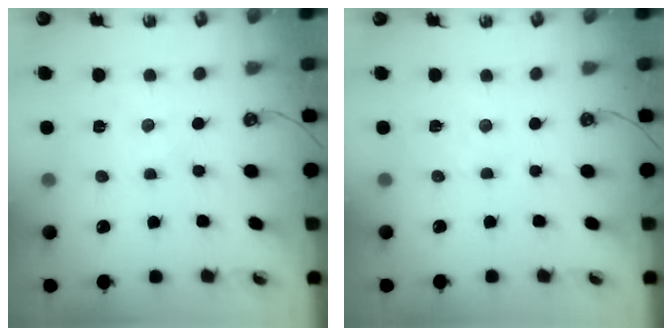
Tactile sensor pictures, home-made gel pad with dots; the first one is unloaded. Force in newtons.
{"total": 1.7, "press": 1.7, "slide": 0.3}